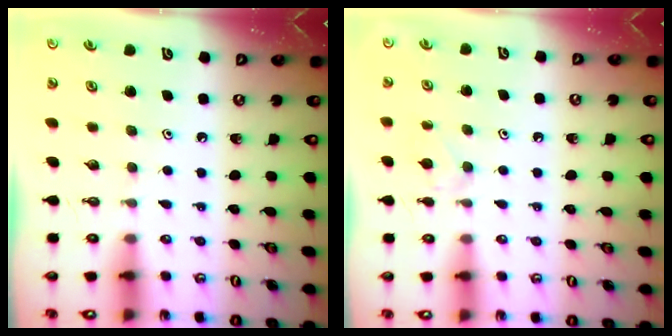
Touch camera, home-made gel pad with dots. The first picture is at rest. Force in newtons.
{"total": 6.4, "press": 6.3, "slide": 1.0}